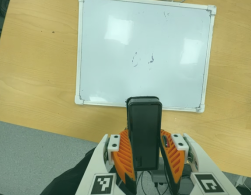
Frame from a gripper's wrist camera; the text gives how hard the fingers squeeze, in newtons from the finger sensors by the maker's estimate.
{"total": 9.0, "left": 8.0, "right": 9.9}